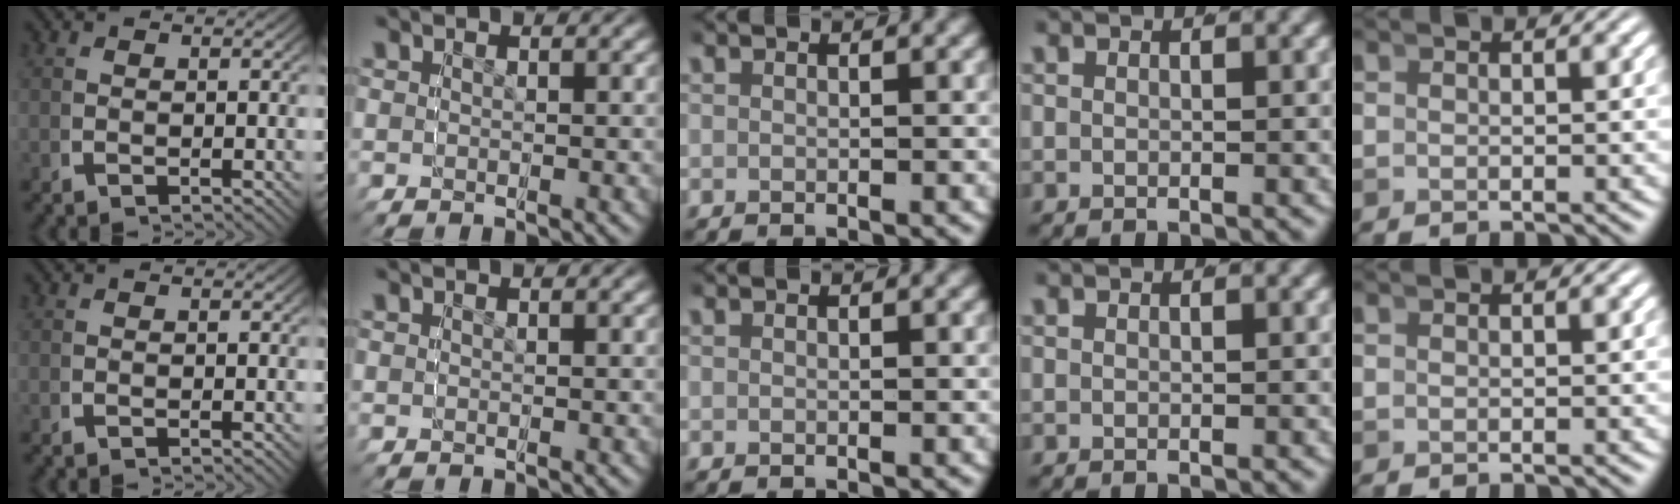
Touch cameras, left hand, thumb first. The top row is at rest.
{}